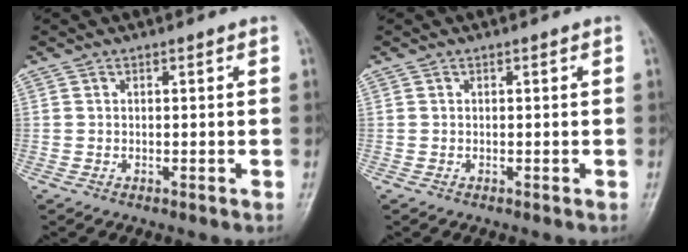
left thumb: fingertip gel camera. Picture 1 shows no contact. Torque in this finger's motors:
{"motor_torque": [-0.01, 0.01, -0.01, 0.01, 0.00]}